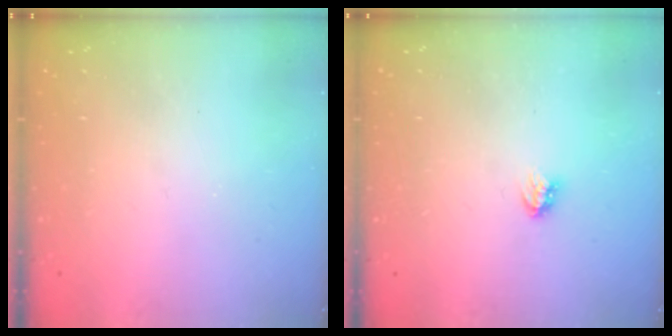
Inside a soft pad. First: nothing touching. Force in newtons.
{"total": 3.2, "press": 3.2, "slide": 0.1}